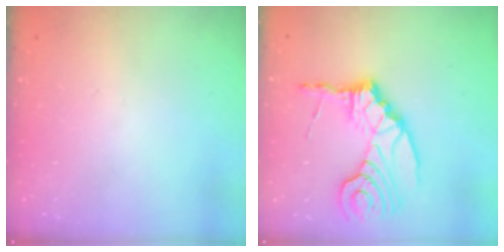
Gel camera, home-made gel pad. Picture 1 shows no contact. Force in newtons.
{"total": 11.4, "press": 11.4, "slide": 1.1}